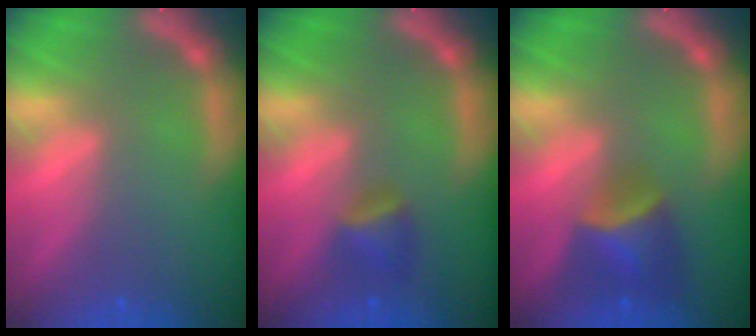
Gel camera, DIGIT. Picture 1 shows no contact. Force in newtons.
{"total": 2.4}
{"total": 4.4}